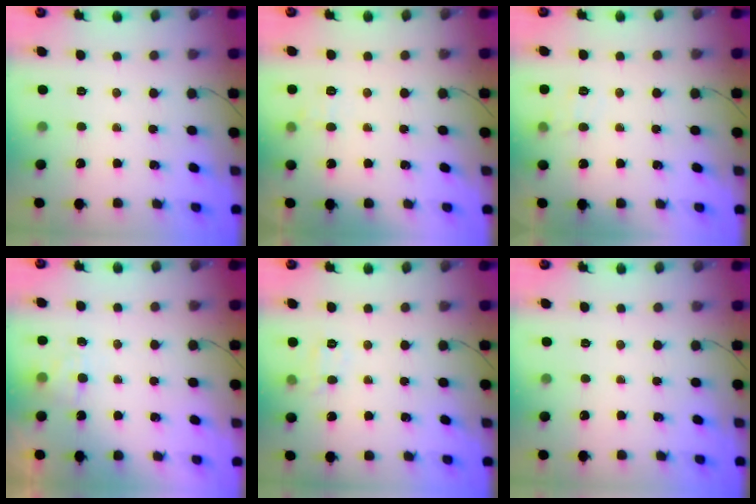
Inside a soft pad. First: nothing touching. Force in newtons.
{"total": 6.1, "press": 5.8, "slide": 1.8}
{"total": 4.5, "press": 4.2, "slide": 1.7}
{"total": 4.7, "press": 4.6, "slide": 1.2}
{"total": 7.7, "press": 7.6, "slide": 1.6}
{"total": 0.0}